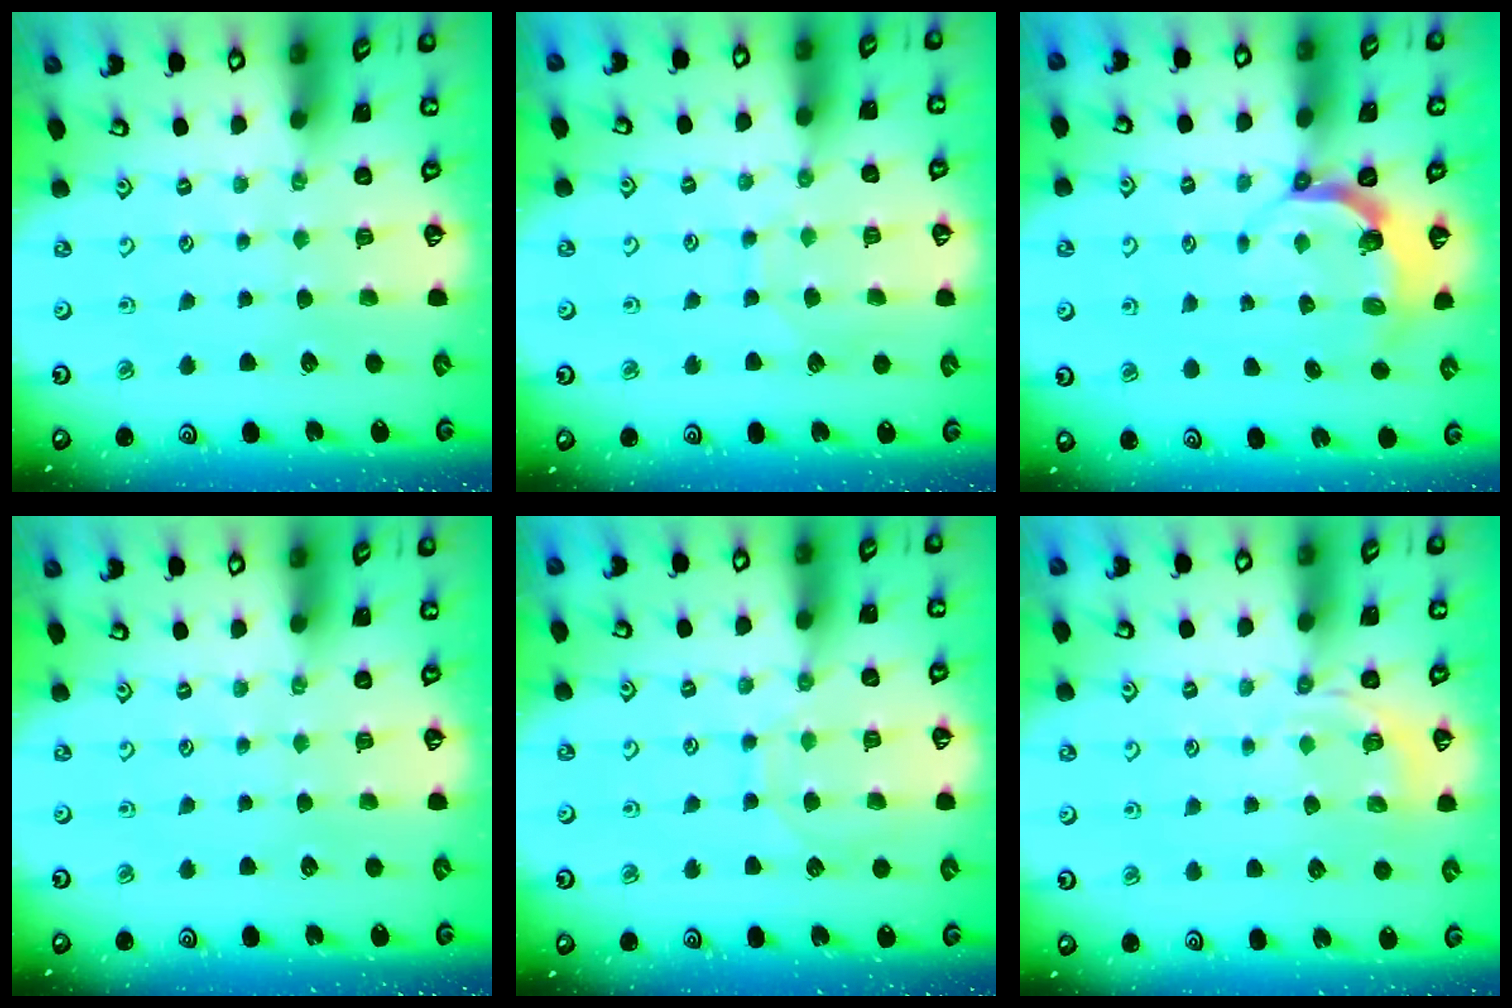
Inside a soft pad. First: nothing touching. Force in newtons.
{"total": 6.6, "press": 6.5, "slide": 0.5}
{"total": 4.4, "press": 3.3, "slide": 2.9}
{"total": 0.0}
{"total": 8.0, "press": 8.0, "slide": 0.6}
{"total": 5.0, "press": 4.5, "slide": 2.3}